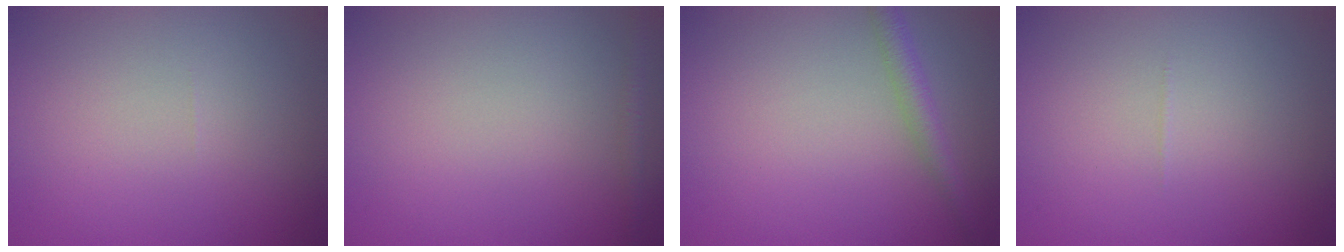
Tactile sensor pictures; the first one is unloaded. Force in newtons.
{"total": 1.0, "press": 1.0, "slide": 0.1}
{"total": 2.0, "press": 2.0, "slide": 0.1}
{"total": 0.0}